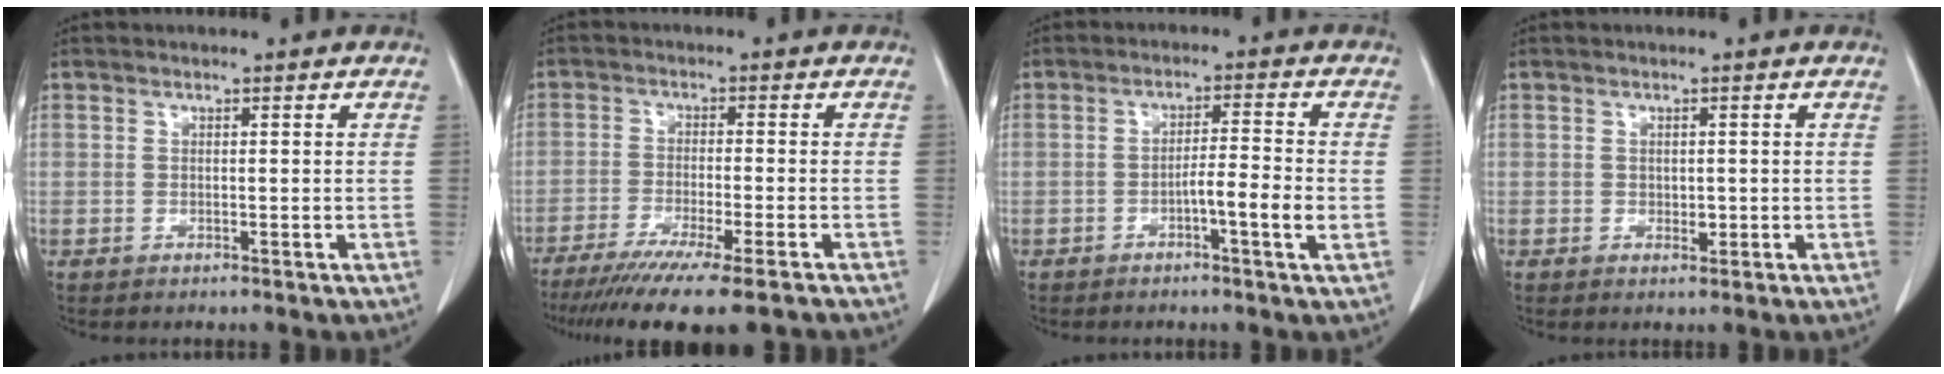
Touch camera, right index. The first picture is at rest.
{"total": 15.9, "force": [-12.8, 0.9, 9.3], "torque": [-0.126, -0.042, -0.196]}
{"total": 5.1, "force": [-1.6, -0.3, 4.9], "torque": [-0.079, 0.002, -0.027]}
{"total": 1.1, "force": [-0.1, 0.8, 0.7], "torque": [-0.009, 0.000, -0.001]}